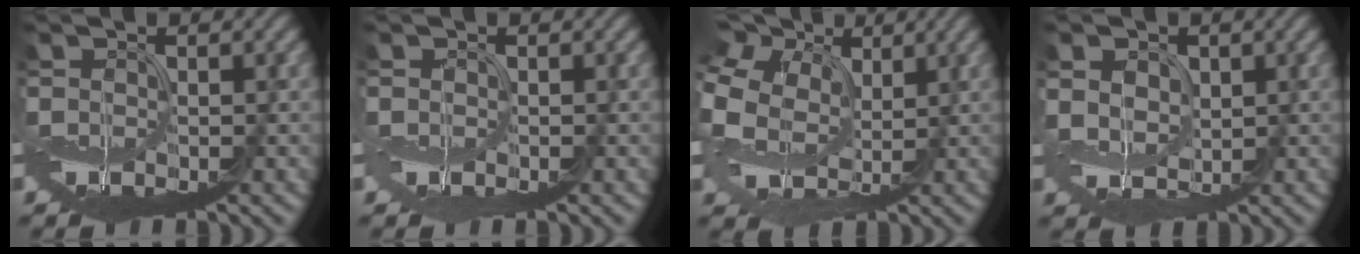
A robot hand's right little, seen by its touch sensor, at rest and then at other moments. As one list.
[{"total": 1.0, "force": [-0.1, 1.0, 0.3], "torque": [-0.009, -0.003, -0.001]}, {"total": 9.8, "force": [3.3, 7.1, 6.0], "torque": [-0.162, 0.025, 0.059]}, {"total": 3.4, "force": [0.9, 2.7, 1.7], "torque": [-0.042, 0.003, 0.017]}]